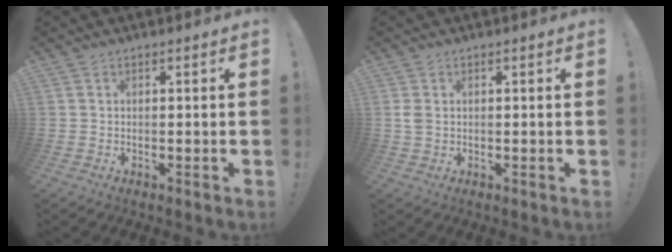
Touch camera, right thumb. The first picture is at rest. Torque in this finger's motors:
{"motor_torque": [0.48, 0.13, 0.42, 0.08, 0.02]}